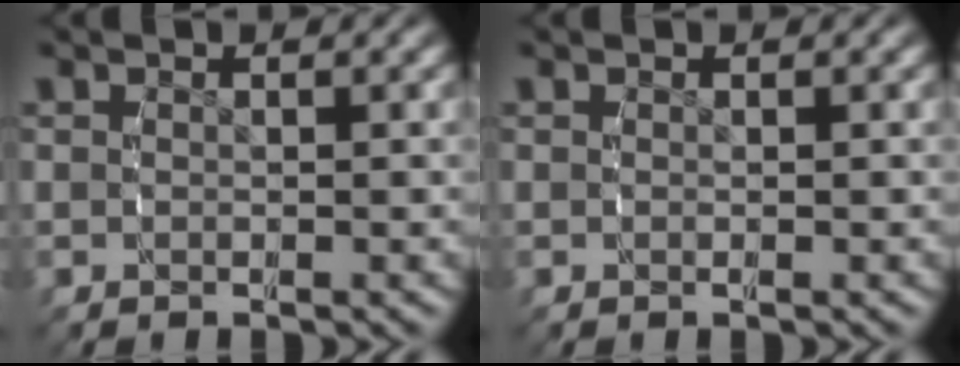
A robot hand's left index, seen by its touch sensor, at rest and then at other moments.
{"total": 0.0}